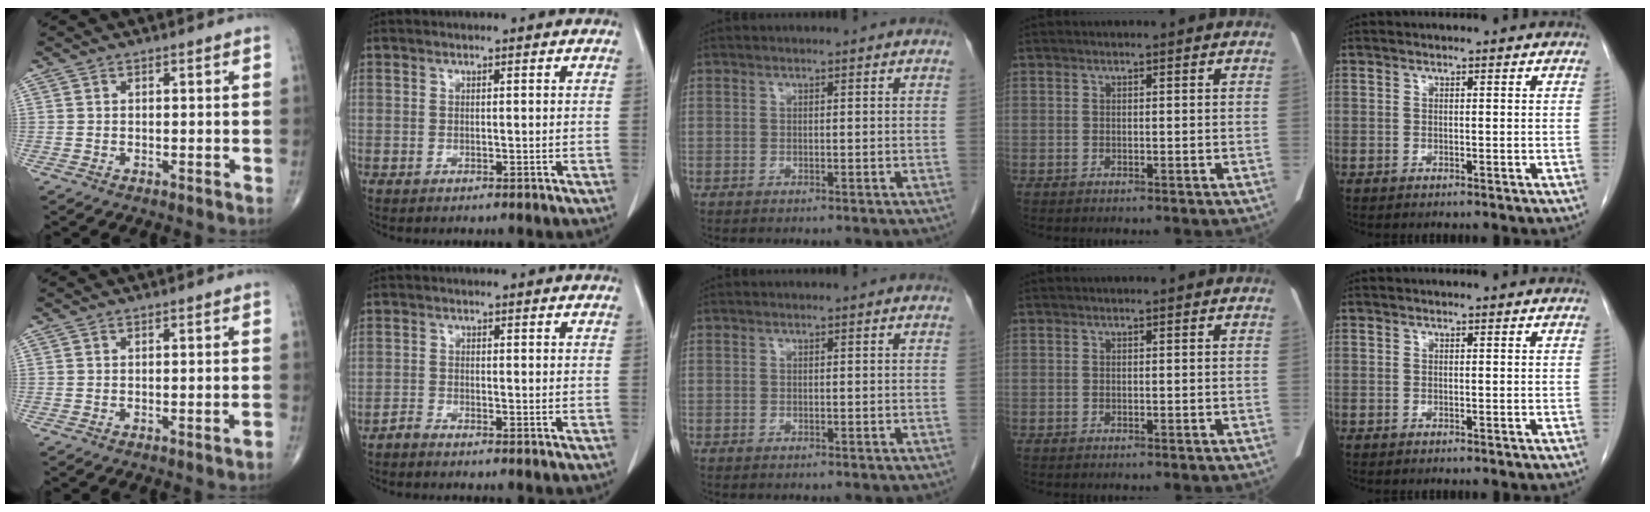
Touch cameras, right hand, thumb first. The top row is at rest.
{"thumb": {"total": 0.7, "force": [-0.6, 0.1, 0.4], "torque": [-0.008, 0.008, -0.007]}, "index": {"total": 1.6, "force": [-1.3, 0.3, 0.7], "torque": [-0.016, 0.001, -0.028]}}